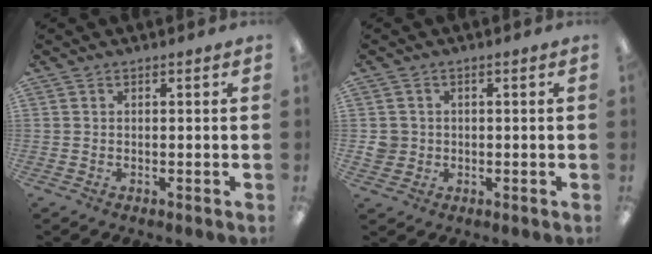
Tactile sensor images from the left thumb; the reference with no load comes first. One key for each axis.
{"total": 3.4, "fx": -0.1, "fy": 3.4, "fz": 0.5, "tx": -0.006, "ty": 0.004, "tz": -0.002}